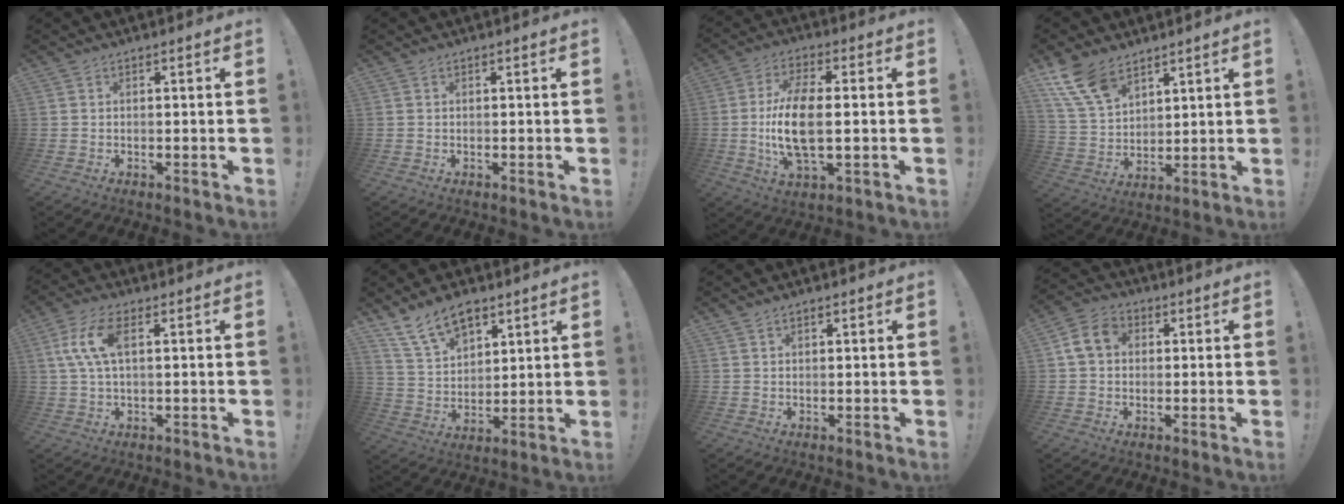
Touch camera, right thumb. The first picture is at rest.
{"total": 0.0}
{"total": 14.0, "force": [-0.6, 6.0, 12.6], "torque": [-0.251, -0.002, -0.015]}
{"total": 12.7, "force": [8.6, 6.8, 6.4], "torque": [-0.144, -0.040, 0.167]}
{"total": 9.8, "force": [2.6, 4.2, 8.5], "torque": [-0.168, -0.003, 0.048]}
{"total": 12.7, "force": [8.6, 7.2, 6.0], "torque": [-0.102, -0.043, 0.163]}
{"total": 1.3, "force": [1.0, 0.7, 0.4], "torque": [-0.001, -0.001, 0.017]}
{"total": 8.3, "force": [1.9, 6.5, 4.7], "torque": [-0.069, 0.013, 0.041]}